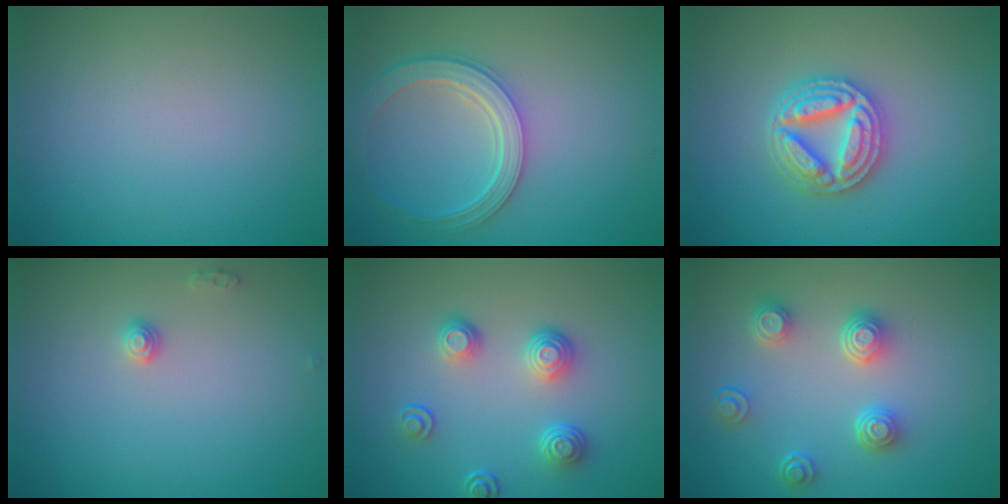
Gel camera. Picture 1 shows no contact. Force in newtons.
{"total": 4.5, "press": 4.0, "slide": 2.0}
{"total": 5.0, "press": 5.0, "slide": 0.8}
{"total": 1.0, "press": 1.0, "slide": 0.1}
{"total": 3.5, "press": 2.8, "slide": 2.2}
{"total": 3.9, "press": 3.0, "slide": 2.5}